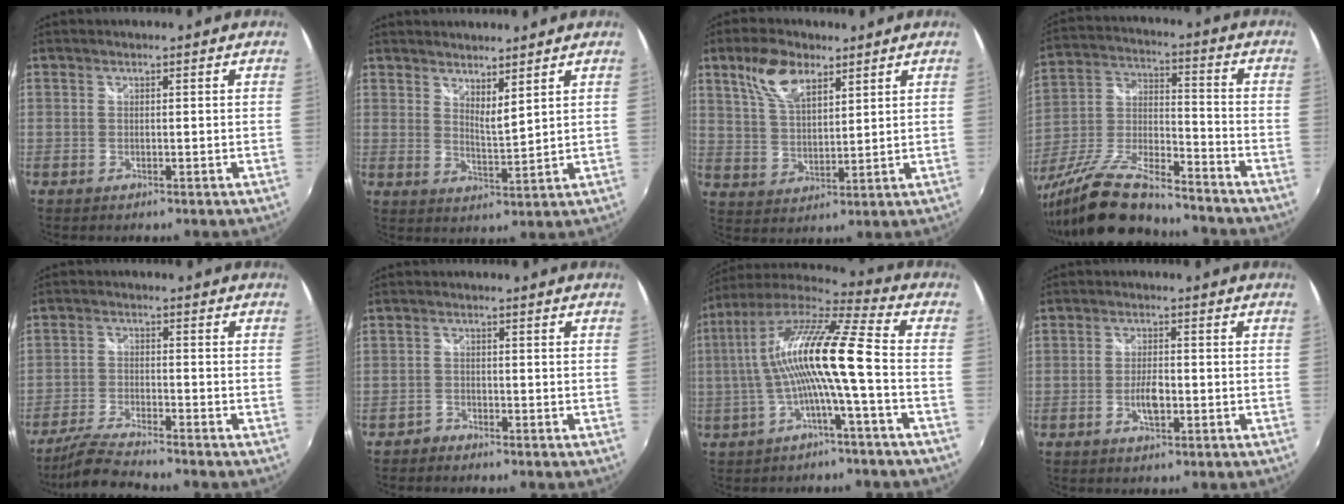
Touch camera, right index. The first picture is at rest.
{"total": 4.9, "force": [4.1, 0.7, 2.4], "torque": [-0.037, -0.005, 0.068]}
{"total": 8.9, "force": [5.4, 4.2, 5.7], "torque": [-0.112, 0.016, 0.106]}
{"total": 18.7, "force": [-15.1, 4.5, 10.0], "torque": [-0.213, -0.024, -0.268]}
{"total": 8.1, "force": [-7.4, 0.3, 3.2], "torque": [-0.085, -0.014, -0.141]}
{"total": 1.9, "force": [-1.7, 0.7, -0.3], "torque": [-0.002, 0.004, -0.036]}
{"total": 14.2, "force": [-1.7, -0.1, 14.1], "torque": [-0.256, 0.008, -0.030]}
{"total": 4.0, "force": [-1.4, 1.6, 3.3], "torque": [-0.065, -0.001, -0.025]}